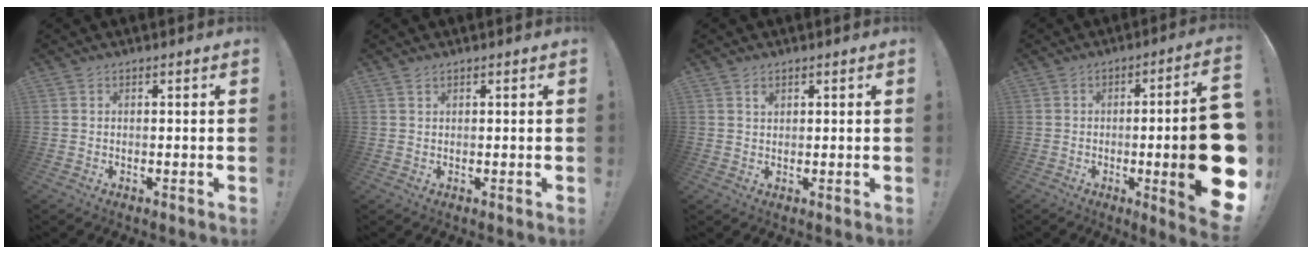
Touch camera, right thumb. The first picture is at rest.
{"total": 0.9, "force": [0.8, 0.3, 0.3], "torque": [-0.001, -0.003, 0.013]}
{"total": 1.2, "force": [0.8, 0.8, 0.4], "torque": [0.007, -0.006, 0.012]}
{"total": 19.5, "force": [-2.8, 2.7, 19.1], "torque": [-0.268, -0.003, -0.035]}